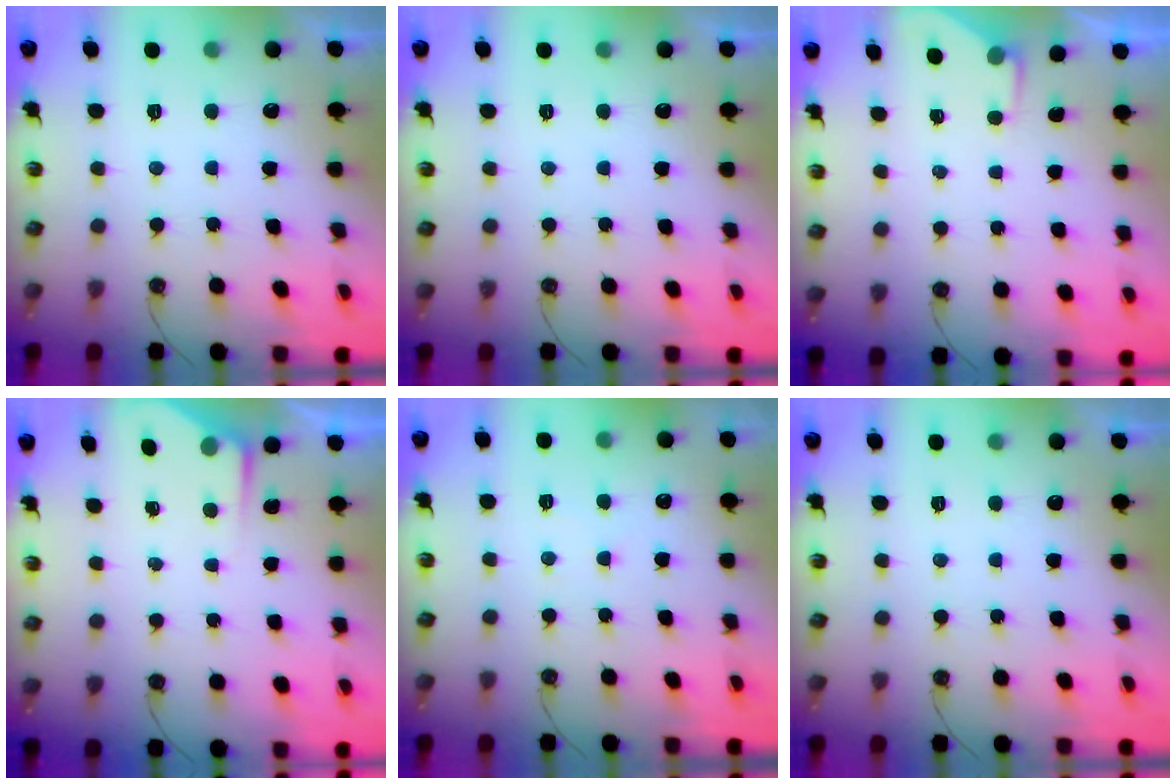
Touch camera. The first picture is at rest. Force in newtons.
{"total": 0.0}
{"total": 2.7, "press": 2.6, "slide": 0.5}
{"total": 2.3, "press": 2.3, "slide": 0.3}
{"total": 2.5, "press": 2.5, "slide": 0.4}
{"total": 0.0}